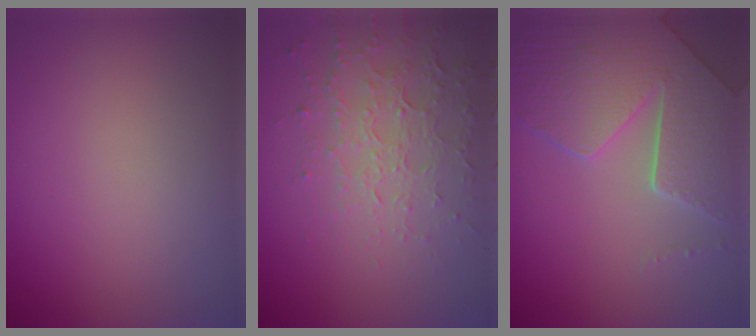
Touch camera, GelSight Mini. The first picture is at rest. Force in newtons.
{"total": 4.6, "press": 3.4, "slide": 3.1}
{"total": 8.8, "press": 6.3, "slide": 6.2}